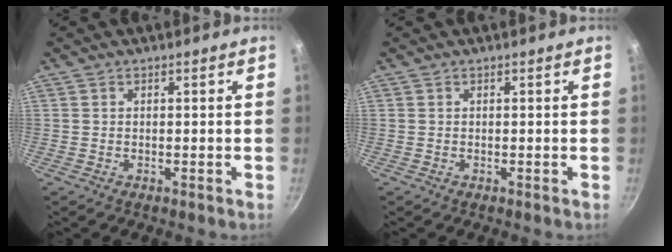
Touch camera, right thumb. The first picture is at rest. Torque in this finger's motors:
{"motor_torque": [-0.02, 0.01, 0.00, 0.00, 0.00]}